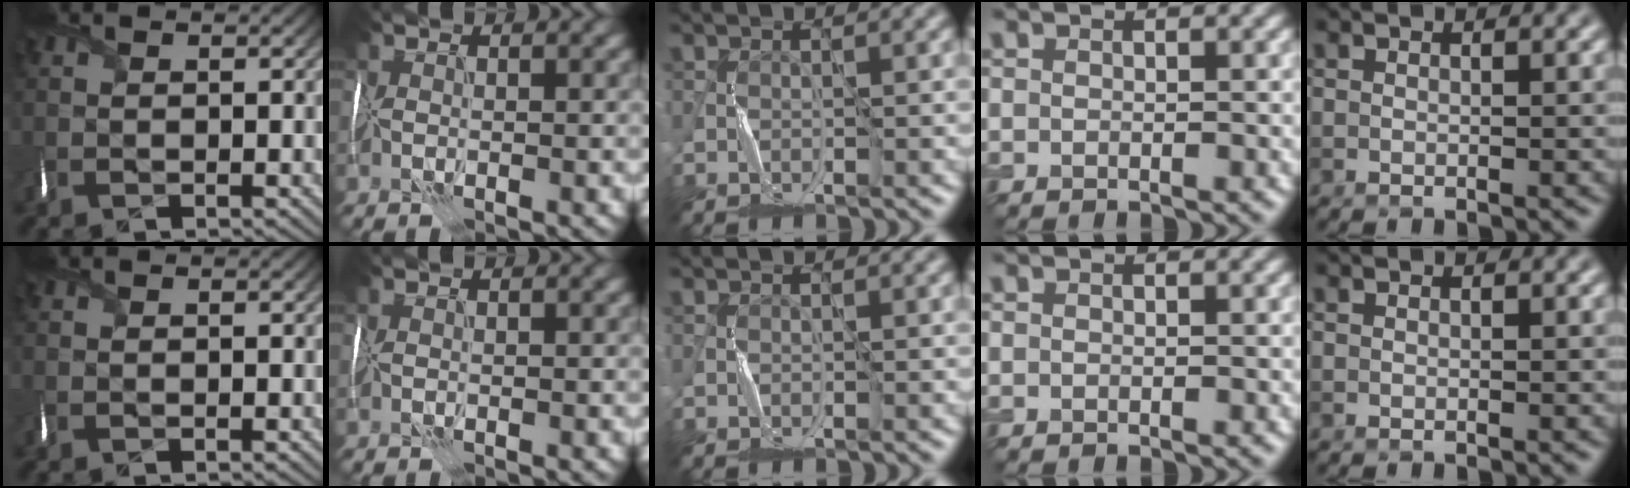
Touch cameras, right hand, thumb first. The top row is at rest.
{}